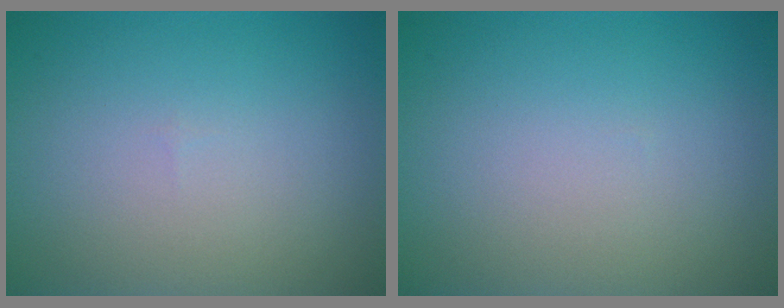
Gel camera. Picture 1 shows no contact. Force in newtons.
{"total": 0.0}